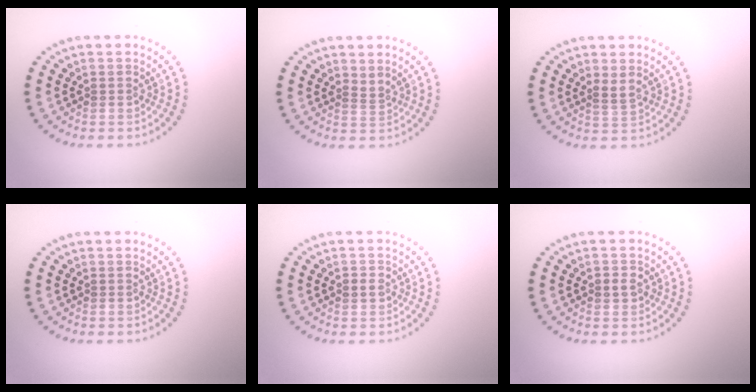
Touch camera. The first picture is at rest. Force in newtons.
{"total": 0.6, "press": 0.1, "slide": 0.6}
{"total": 1.1, "press": 0.8, "slide": 0.7}
{"total": 0.0}
{"total": 1.1, "press": 1.0, "slide": 0.3}
{"total": 1.1, "press": 1.1, "slide": 0.3}